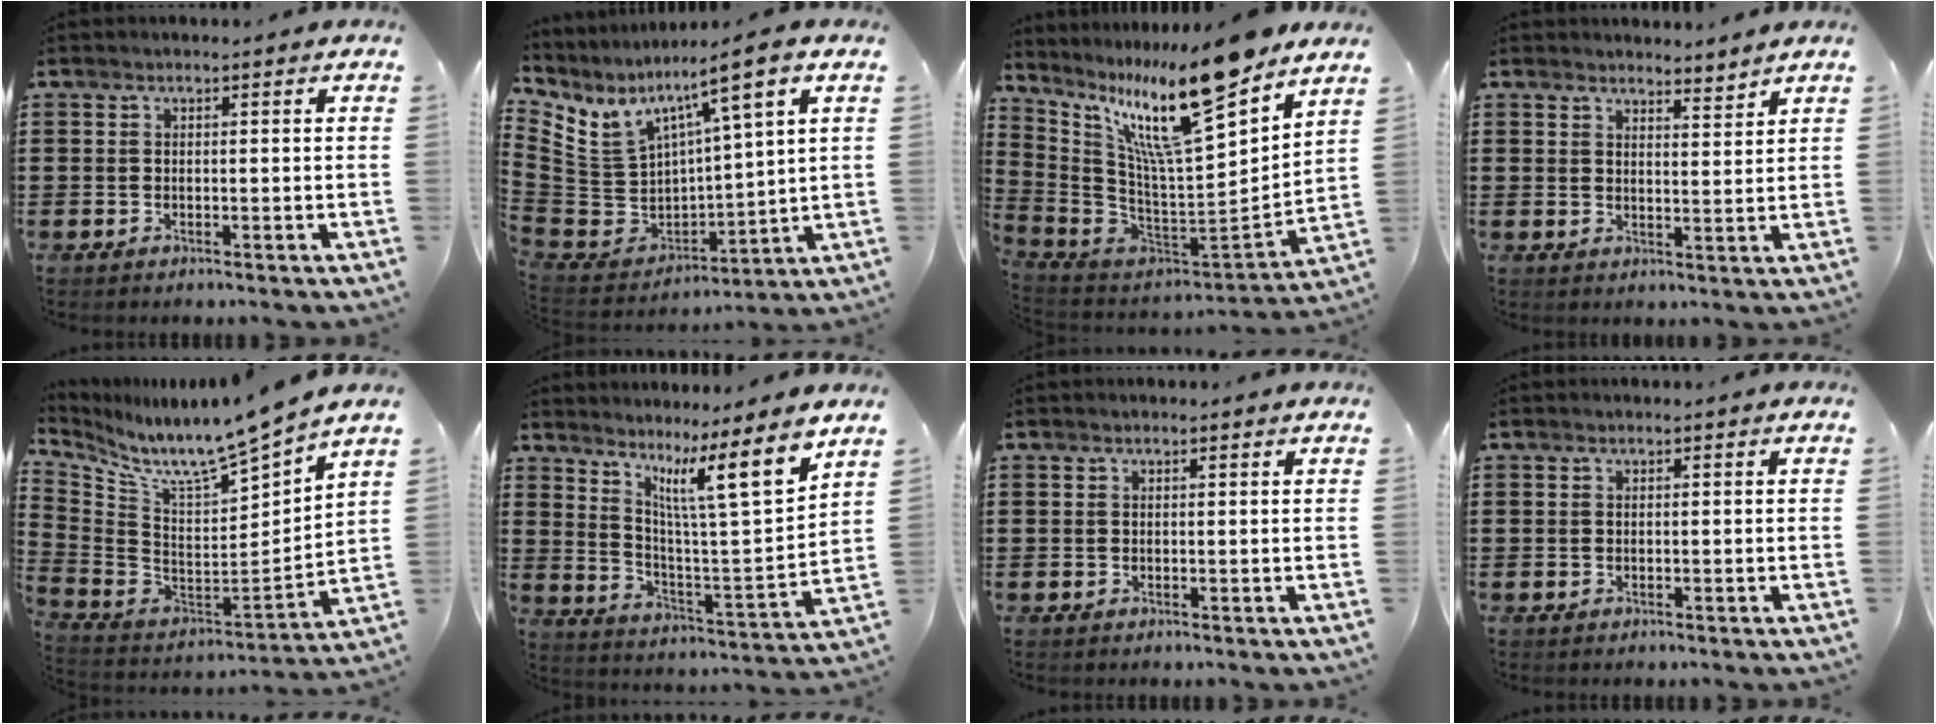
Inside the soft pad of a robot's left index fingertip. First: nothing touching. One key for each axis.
{"total": 7.0, "fx": 4.3, "fy": 2.7, "fz": 4.8, "tx": -0.118, "ty": -0.031, "tz": 0.067}
{"total": 17.7, "fx": 12.8, "fy": 2.4, "fz": 12.0, "tx": -0.237, "ty": -0.087, "tz": 0.210}
{"total": 3.0, "fx": 3.0, "fy": 0.2, "fz": 0.1, "tx": -0.004, "ty": -0.014, "tz": 0.054}
{"total": 9.1, "fx": 8.1, "fy": -0.4, "fz": 4.1, "tx": -0.111, "ty": -0.077, "tz": 0.129}
{"total": 10.6, "fx": 7.3, "fy": 0.3, "fz": 7.6, "tx": -0.139, "ty": -0.057, "tz": 0.108}
{"total": 0.0}
{"total": 0.0}